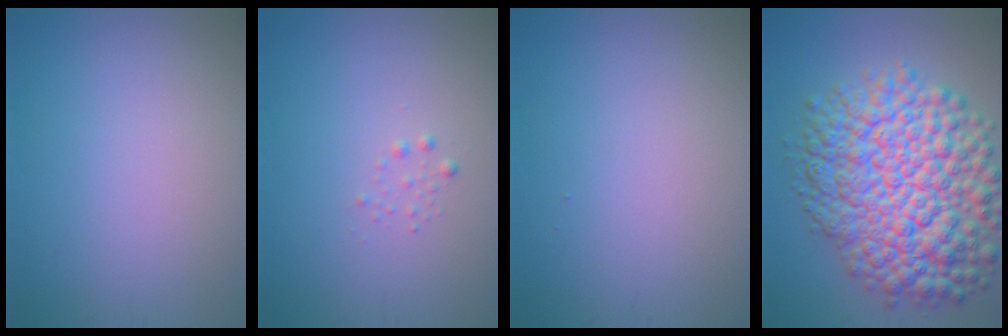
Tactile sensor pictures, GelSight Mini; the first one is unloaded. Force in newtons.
{"total": 0.6, "press": 0.6, "slide": 0.0}
{"total": 0.0}
{"total": 12.8, "press": 12.8, "slide": 0.4}